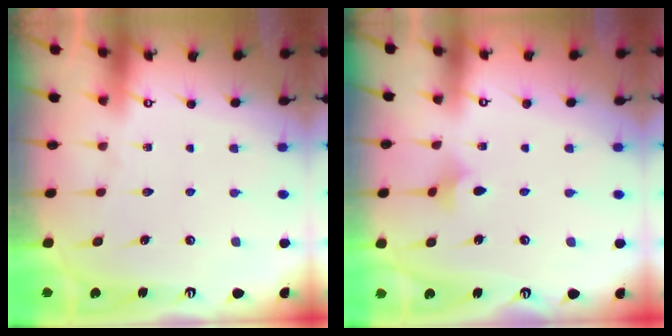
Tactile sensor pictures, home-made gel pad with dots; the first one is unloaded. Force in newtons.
{"total": 3.6, "press": 3.5, "slide": 0.8}